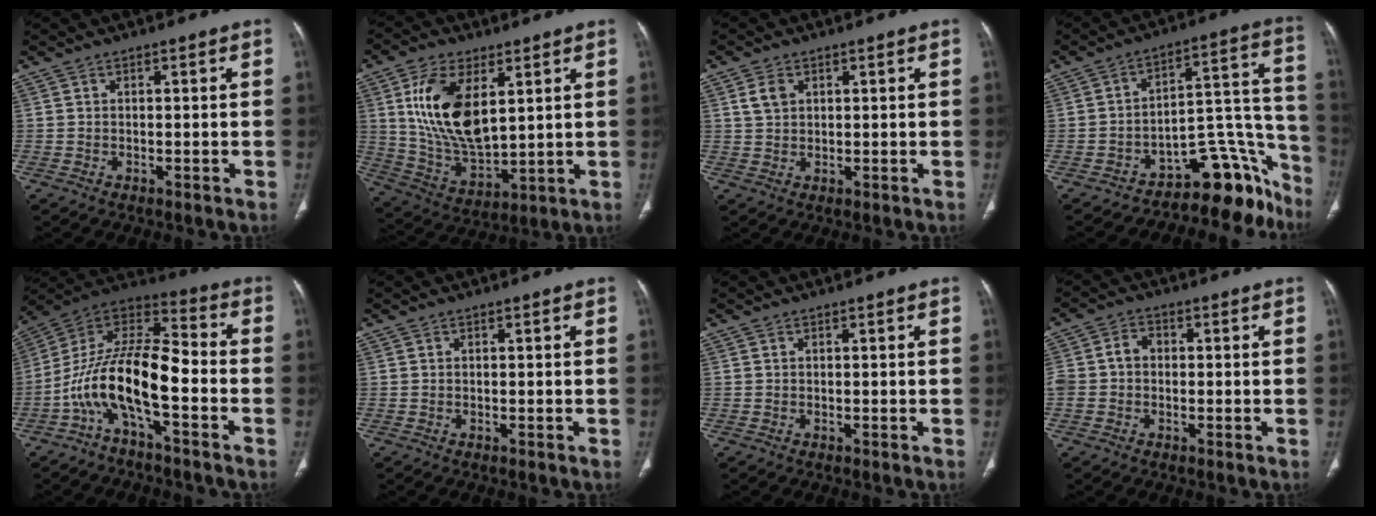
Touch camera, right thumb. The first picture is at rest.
{"total": 16.4, "force": [5.1, 8.6, 13.1], "torque": [-0.234, -0.025, 0.107]}
{"total": 3.2, "force": [1.3, 2.3, 1.9], "torque": [-0.032, 0.000, 0.031]}
{"total": 16.1, "force": [-13.5, 6.6, 5.7], "torque": [0.006, 0.151, -0.190]}
{"total": 15.0, "force": [-5.6, 5.5, 12.8], "torque": [-0.241, 0.081, -0.109]}
{"total": 0.0}
{"total": 0.0}
{"total": 5.1, "force": [-0.3, 4.1, 3.0], "torque": [-0.056, 0.023, -0.008]}